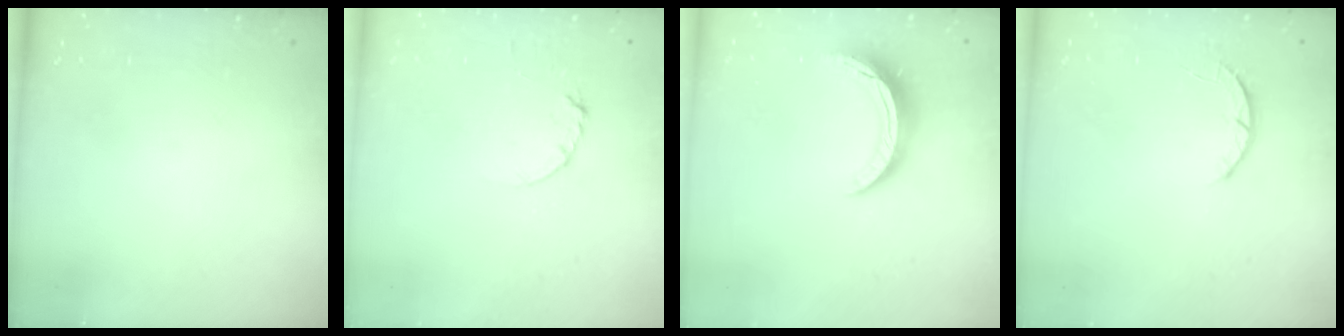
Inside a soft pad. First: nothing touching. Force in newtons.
{"total": 3.5, "press": 3.5, "slide": 0.4}
{"total": 9.4, "press": 9.4, "slide": 0.7}
{"total": 2.6, "press": 2.5, "slide": 0.4}